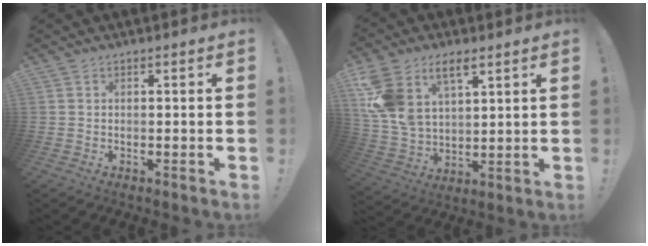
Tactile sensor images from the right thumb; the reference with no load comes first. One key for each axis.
{"total": 13.9, "fx": 7.4, "fy": 8.6, "fz": 8.0, "tx": -0.165, "ty": -0.036, "tz": 0.145}